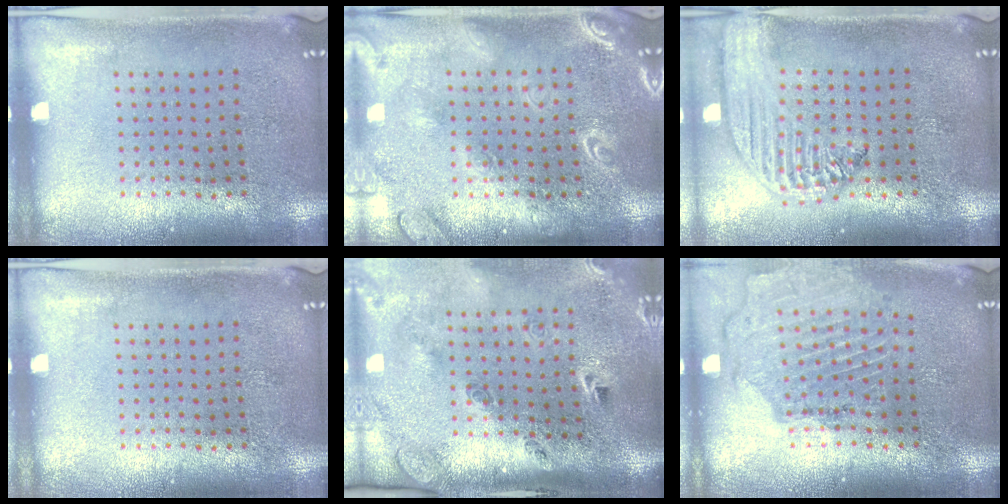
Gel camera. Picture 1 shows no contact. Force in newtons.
{"total": 2.1, "press": 2.1, "slide": 0.2}
{"total": 2.5, "press": 2.1, "slide": 1.4}
{"total": 0.0}
{"total": 3.0, "press": 1.9, "slide": 2.2}
{"total": 1.6, "press": 1.6, "slide": 0.2}